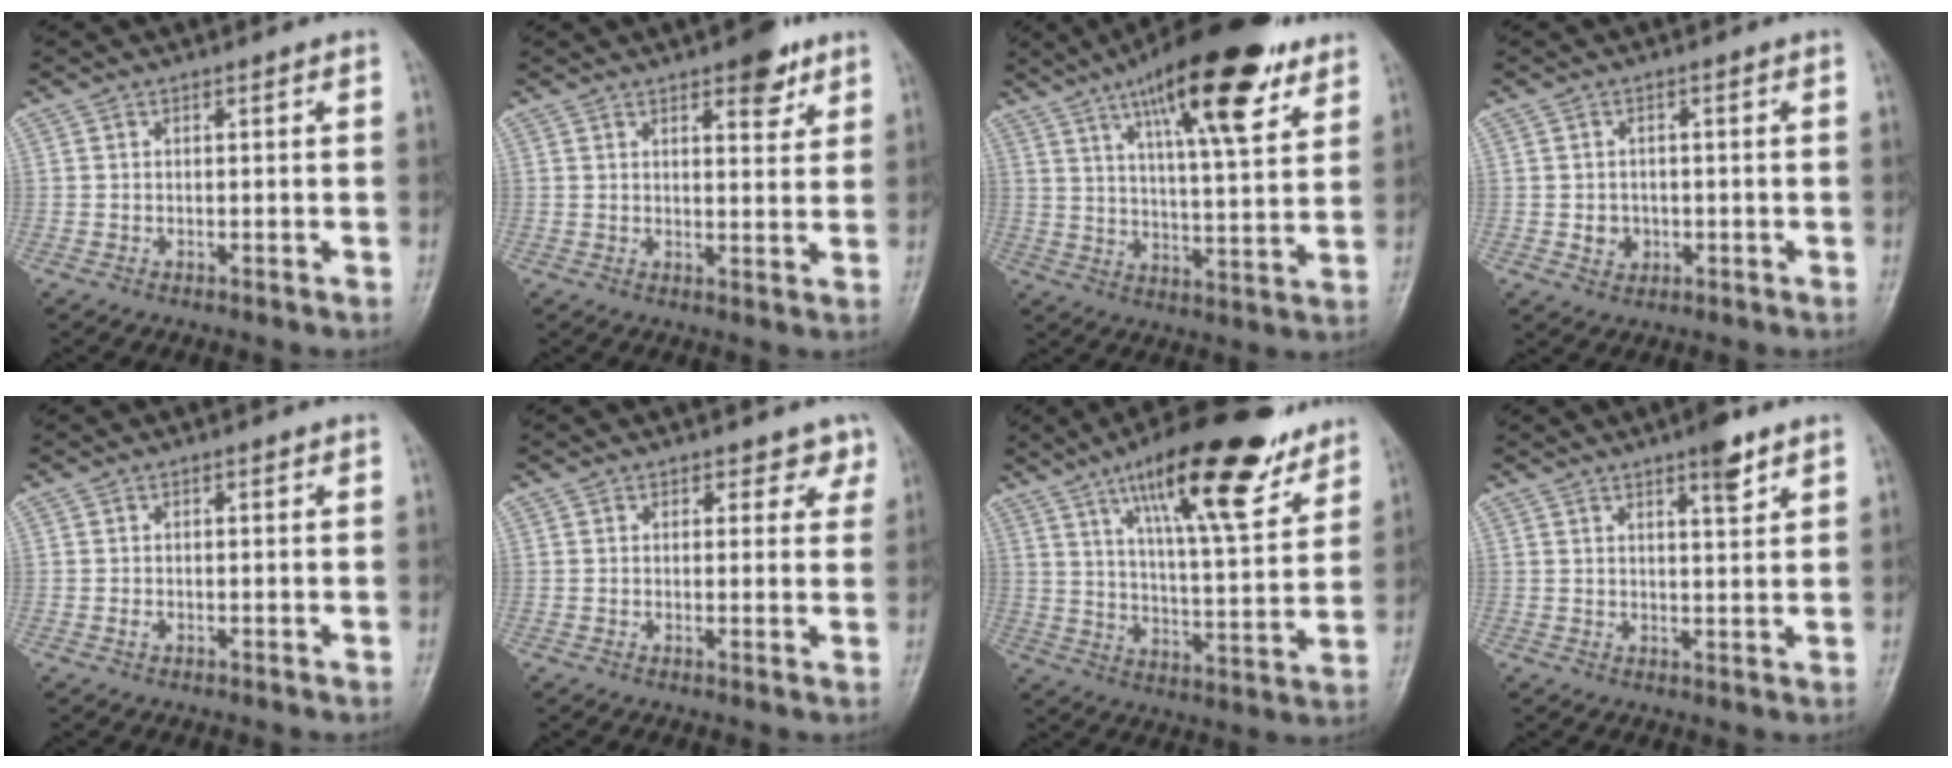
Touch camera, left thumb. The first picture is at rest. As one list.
[{"total": 6.4, "force": [4.0, 2.6, 4.4], "torque": [-0.037, -0.019, 0.049]}, {"total": 20.4, "force": [11.6, 5.7, 15.7], "torque": [-0.221, -0.037, 0.182]}, {"total": 3.1, "force": [-0.5, 2.8, 1.3], "torque": [-0.007, 0.003, -0.002]}, {"total": 0.7, "force": [-0.1, 0.6, 0.4], "torque": [-0.006, 0.000, -0.003]}, {"total": 3.2, "force": [2.3, 2.2, 0.3], "torque": [0.029, -0.014, 0.017]}, {"total": 21.2, "force": [13.2, 5.8, 15.5], "torque": [-0.212, -0.051, 0.210]}, {"total": 4.7, "force": [3.1, 1.1, 3.4], "torque": [-0.042, -0.019, 0.044]}]